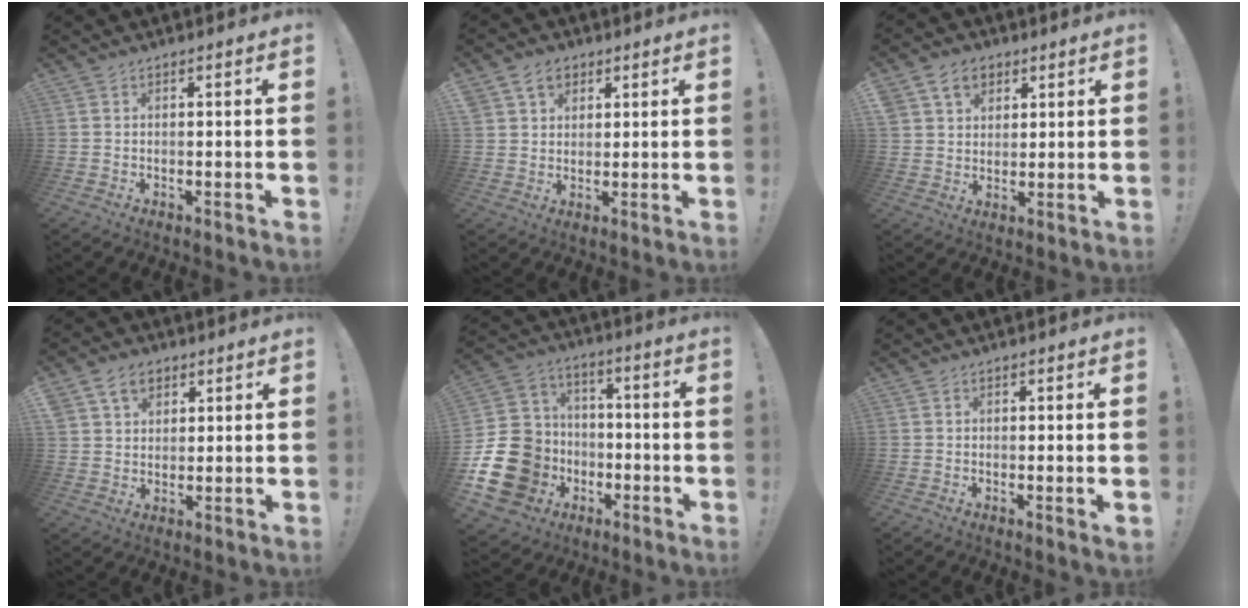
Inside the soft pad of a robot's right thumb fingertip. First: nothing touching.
{"total": 7.3, "force": [3.9, 5.6, 2.7], "torque": [-0.038, -0.011, 0.077]}
{"total": 9.6, "force": [4.9, 7.3, 3.8], "torque": [-0.056, -0.015, 0.098]}
{"total": 8.4, "force": [4.5, 6.1, 3.5], "torque": [-0.056, -0.011, 0.089]}
{"total": 22.3, "force": [-6.2, 18.9, 10.1], "torque": [-0.200, 0.039, -0.065]}
{"total": 1.1, "force": [0.2, -0.1, 1.1], "torque": [-0.018, -0.003, 0.003]}